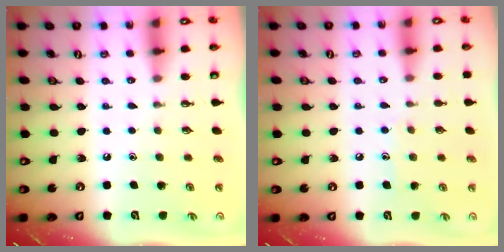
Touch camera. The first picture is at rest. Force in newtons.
{"total": 6.0, "press": 6.0, "slide": 0.7}